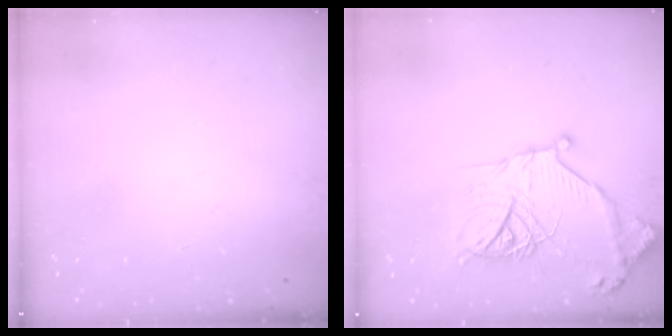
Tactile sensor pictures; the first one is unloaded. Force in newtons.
{"total": 18.8, "press": 18.7, "slide": 2.0}